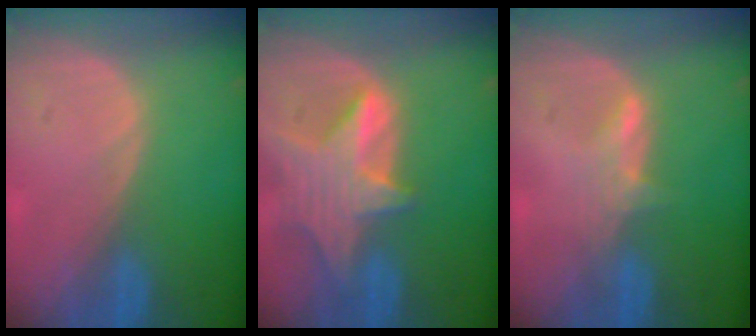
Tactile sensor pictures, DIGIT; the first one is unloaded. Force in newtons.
{"total": 8.4, "press": 7.6, "slide": 3.6}
{"total": 2.6, "press": 2.5, "slide": 0.3}